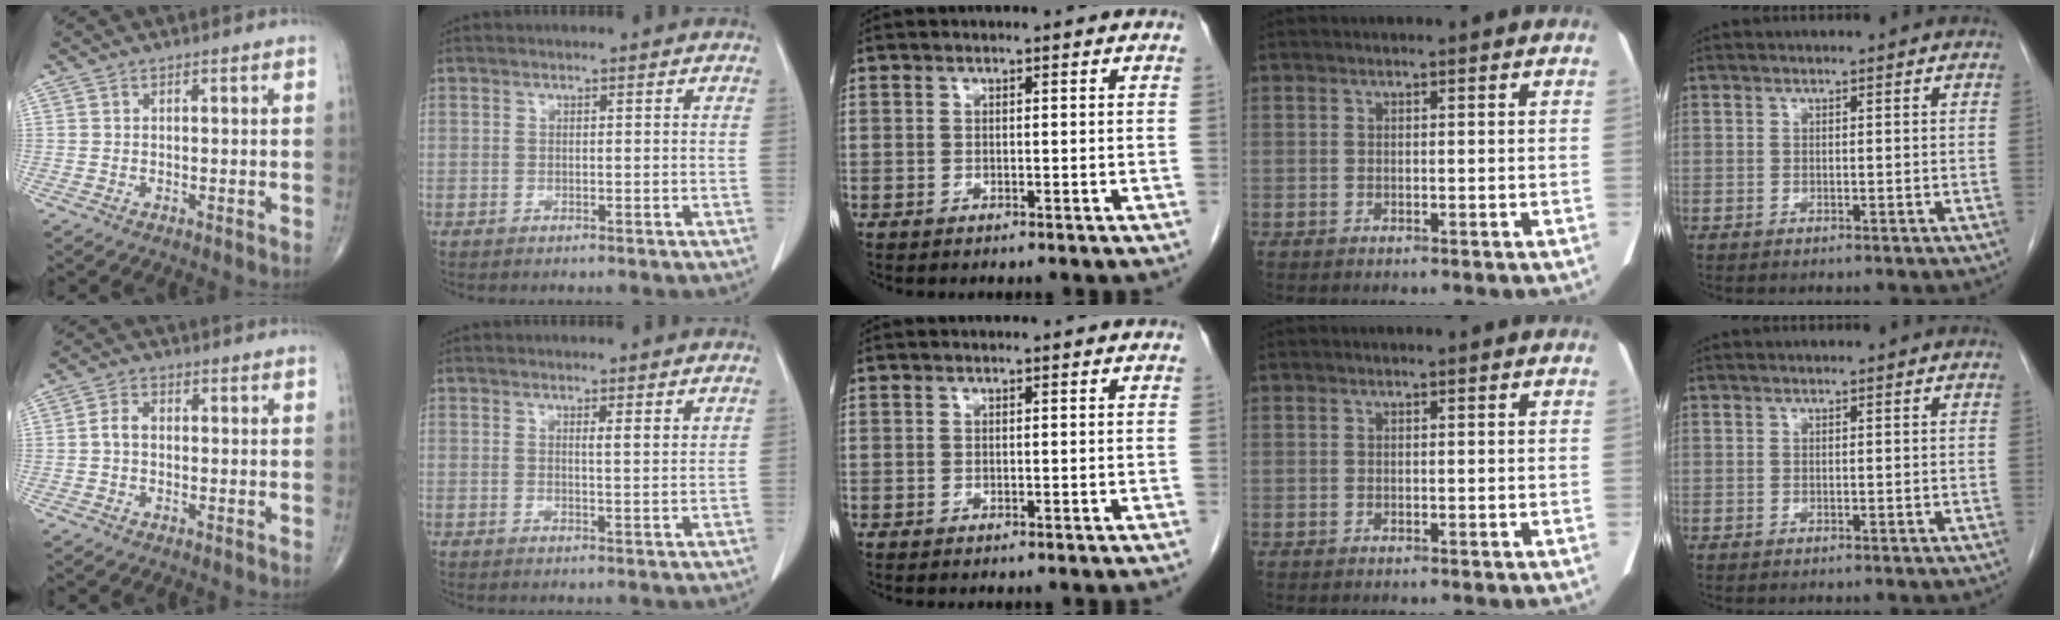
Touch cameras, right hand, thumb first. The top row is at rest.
{"thumb": {"total": 2.7, "force": [-0.3, 1.8, 1.9], "torque": [-0.034, 0.011, -0.012]}, "index": {"total": 2.0, "force": [1.3, 0.2, 1.5], "torque": [-0.028, -0.005, 0.020]}, "middle": {"total": 1.1, "force": [-1.0, -0.1, 0.6], "torque": [-0.002, 0.004, -0.011]}}